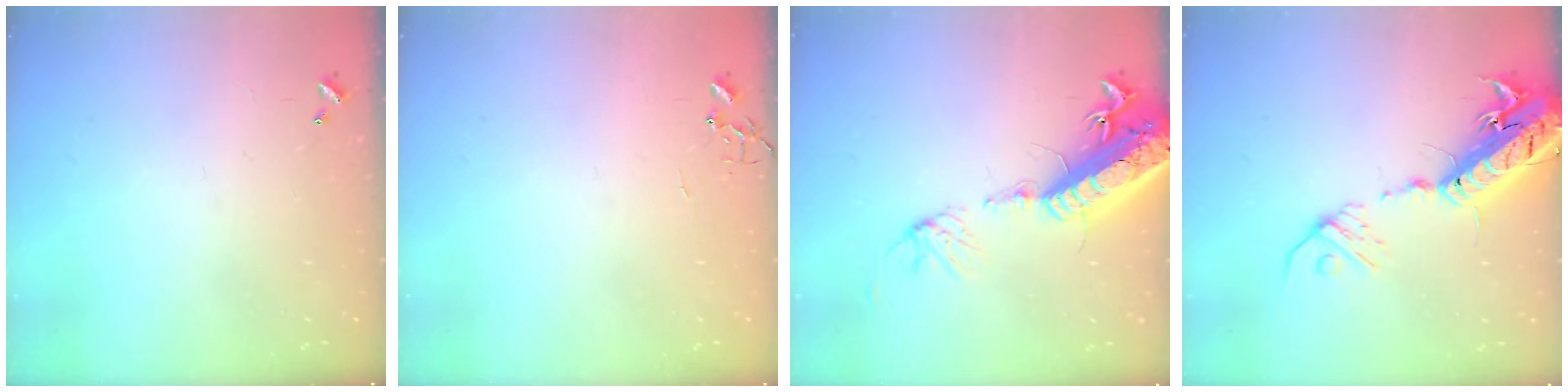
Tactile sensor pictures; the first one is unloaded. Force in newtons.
{"total": 0.0}
{"total": 21.7, "press": 21.1, "slide": 4.7}
{"total": 21.5, "press": 21.1, "slide": 4.3}